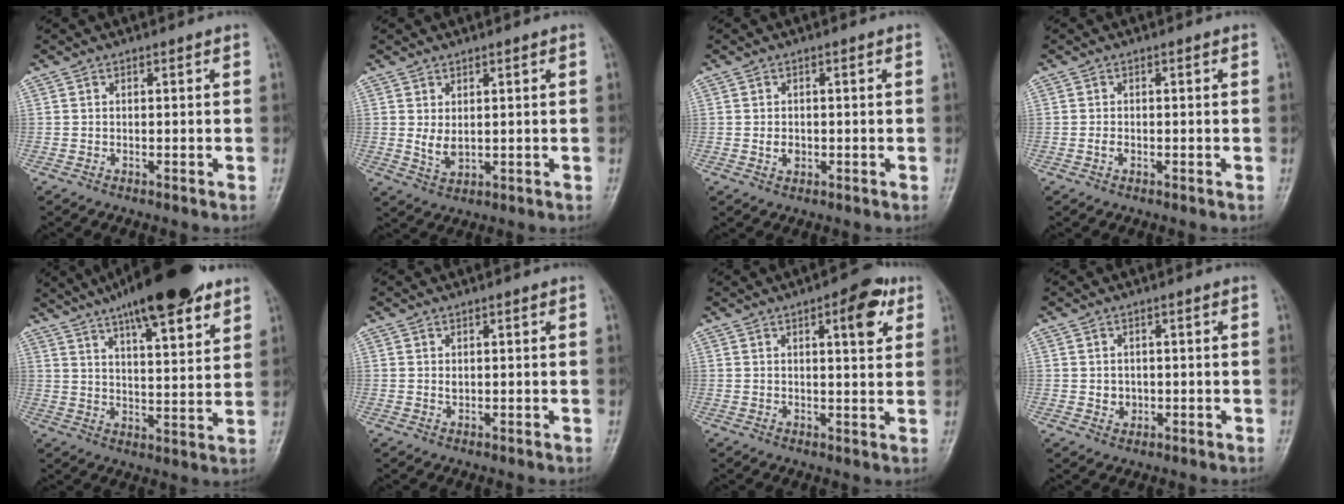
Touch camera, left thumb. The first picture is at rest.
{"total": 3.5, "force": [0.8, 1.9, 2.9], "torque": [-0.045, -0.013, 0.022]}
{"total": 2.0, "force": [-0.3, 1.5, 1.3], "torque": [-0.017, 0.001, -0.004]}
{"total": 1.1, "force": [-0.3, 0.7, 0.8], "torque": [-0.015, 0.000, -0.008]}
{"total": 19.3, "force": [12.8, 5.0, 13.5], "torque": [-0.188, -0.038, 0.199]}
{"total": 1.1, "force": [0.5, 0.6, 0.9], "torque": [-0.013, -0.001, 0.011]}
{"total": 7.4, "force": [3.3, 2.6, 6.0], "torque": [-0.064, -0.009, 0.038]}
{"total": 2.2, "force": [-0.1, 1.9, 1.0], "torque": [-0.007, 0.002, 0.004]}